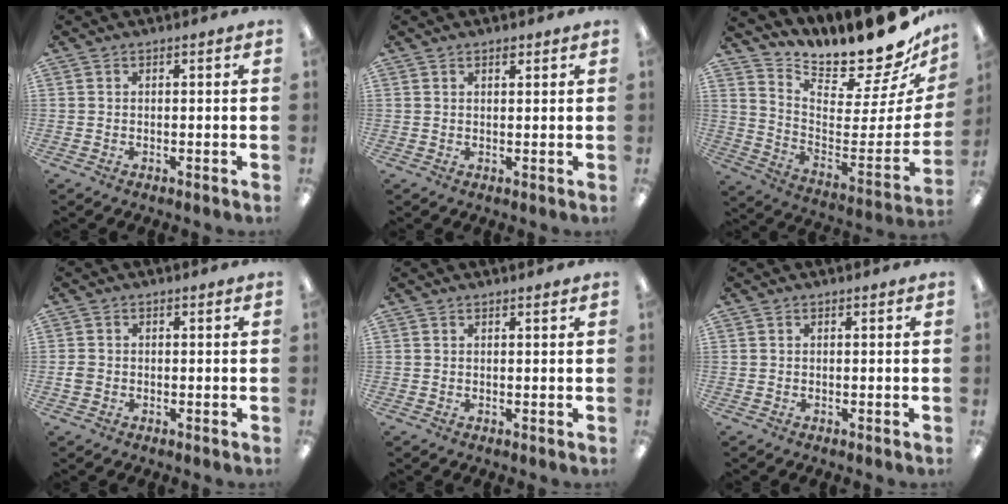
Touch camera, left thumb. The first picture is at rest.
{"total": 1.4, "force": [1.2, 0.6, 0.6], "torque": [-0.006, -0.004, 0.020]}
{"total": 16.8, "force": [15.0, 3.4, 6.7], "torque": [-0.079, -0.140, 0.241]}
{"total": 1.6, "force": [-0.3, 1.4, 0.7], "torque": [-0.012, 0.004, -0.007]}
{"total": 0.6, "force": [0.6, 0.0, 0.0], "torque": [0.006, -0.004, 0.010]}
{"total": 0.0}